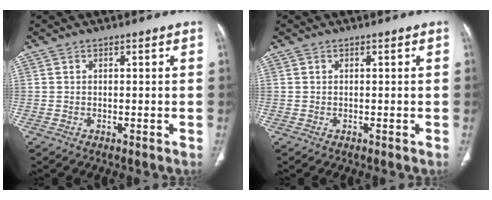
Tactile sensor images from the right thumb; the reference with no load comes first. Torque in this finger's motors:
{"motor_torque": [0.06, 0.08, -0.01, 0.00, 0.00]}